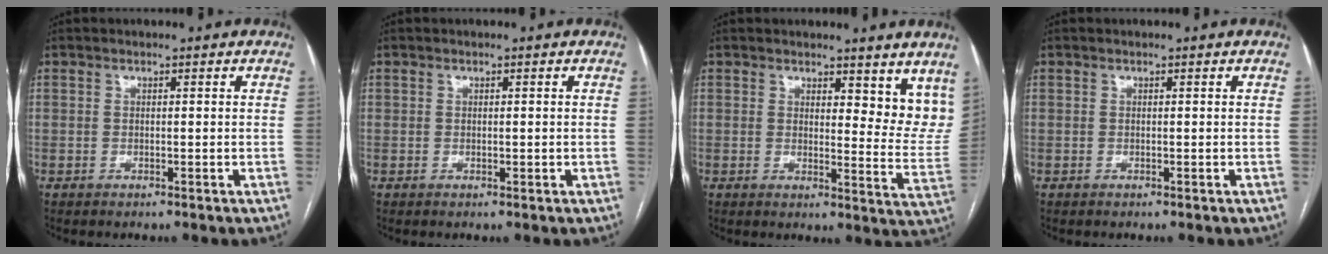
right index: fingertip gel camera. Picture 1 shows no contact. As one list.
[{"total": 0.6, "force": [0.1, 0.4, 0.4], "torque": [-0.004, -0.001, 0.002]}, {"total": 9.3, "force": [7.4, 3.2, 4.6], "torque": [-0.036, -0.033, 0.074]}, {"total": 0.0}]